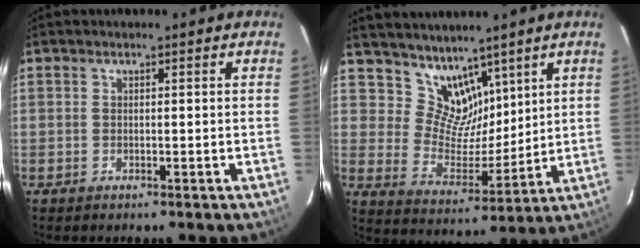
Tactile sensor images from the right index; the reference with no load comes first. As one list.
[{"total": 9.9, "force": [7.5, 5.9, 2.7], "torque": [-0.041, 0.000, 0.148]}]